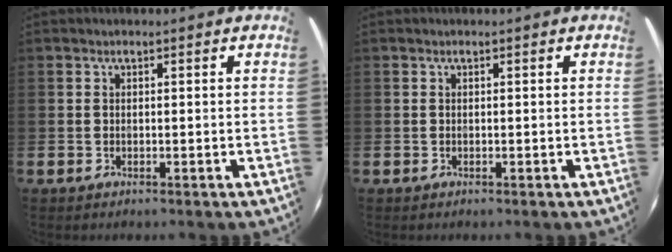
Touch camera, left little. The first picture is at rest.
{"total": 0.0}